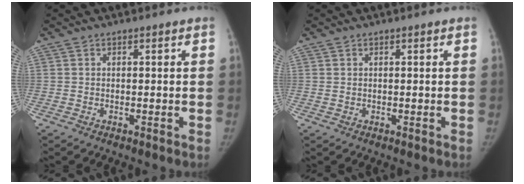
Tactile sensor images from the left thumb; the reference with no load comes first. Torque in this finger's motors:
{"motor_torque": [-0.03, -0.02, 0.21, -0.30, -0.07]}